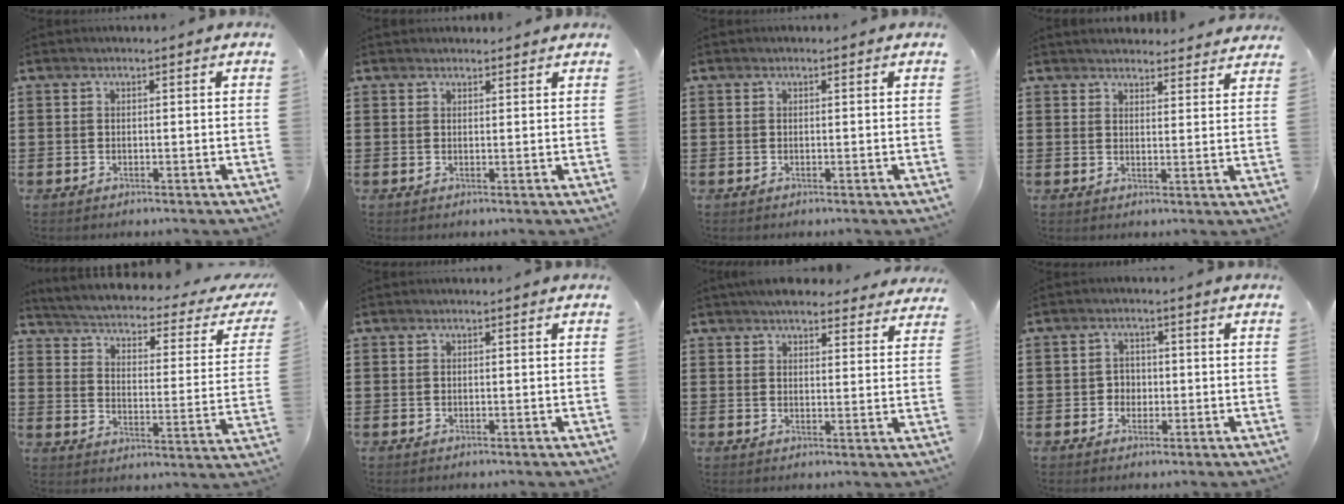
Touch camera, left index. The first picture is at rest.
{"total": 1.2, "force": [1.2, 0.3, 0.1], "torque": [-0.003, 0.002, 0.024]}
{"total": 0.0}
{"total": 3.1, "force": [3.1, 0.2, 0.1], "torque": [-0.004, -0.014, 0.056]}
{"total": 1.6, "force": [1.1, -0.2, 1.1], "torque": [-0.036, -0.027, 0.006]}
{"total": 0.0}
{"total": 5.1, "force": [4.6, 1.4, 1.6], "torque": [-0.035, -0.012, 0.086]}
{"total": 2.4, "force": [-0.4, 2.2, 0.8], "torque": [-0.024, 0.006, -0.012]}